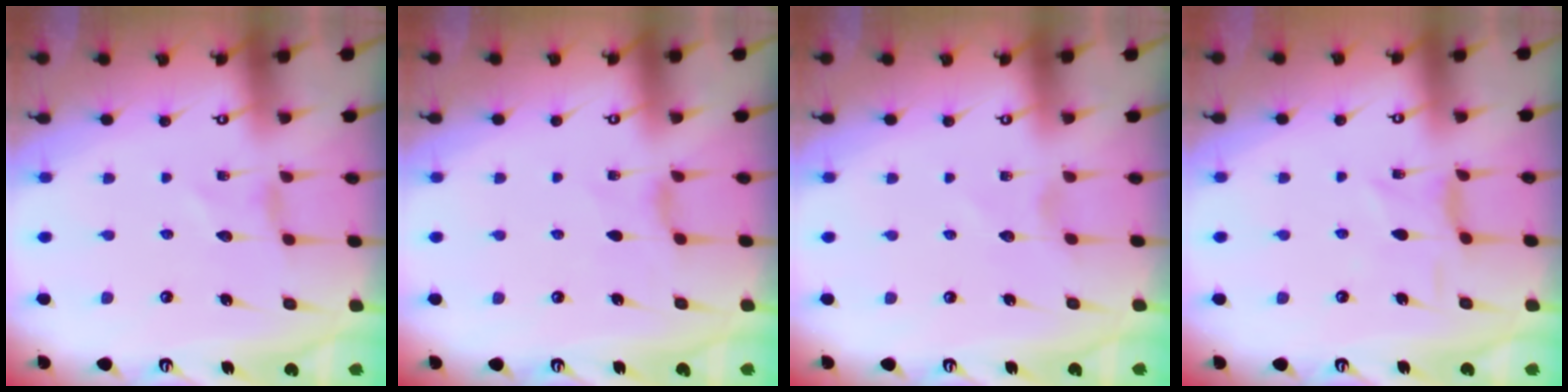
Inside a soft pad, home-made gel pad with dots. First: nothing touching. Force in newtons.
{"total": 0.8, "press": 0.7, "slide": 0.4}
{"total": 0.8, "press": 0.8, "slide": 0.1}
{"total": 1.0, "press": 0.9, "slide": 0.4}